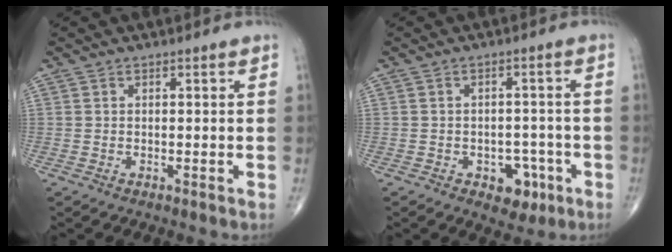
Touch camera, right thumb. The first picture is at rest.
{"total": 5.8, "force": [-2.6, 3.9, 3.4], "torque": [-0.014, 0.020, -0.030]}